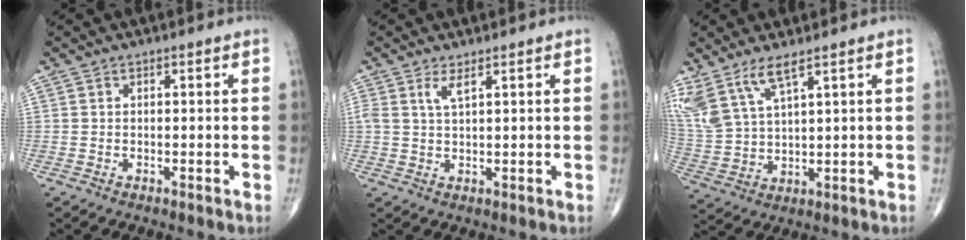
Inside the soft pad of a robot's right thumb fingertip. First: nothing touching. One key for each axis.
{"total": 2.5, "fx": 1.3, "fy": 0.5, "fz": 2.0, "tx": -0.047, "ty": -0.004, "tz": 0.033}
{"total": 9.9, "fx": 6.6, "fy": 2.9, "fz": 6.8, "tx": -0.160, "ty": -0.022, "tz": 0.150}